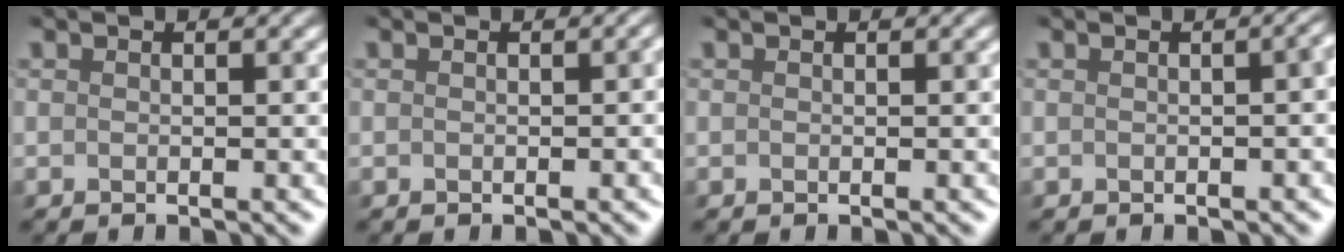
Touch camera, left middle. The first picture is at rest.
{"total": 1.2, "force": [-0.4, 0.5, 0.9], "torque": [-0.004, 0.008, -0.009]}
{"total": 0.0}
{"total": 4.0, "force": [-0.8, 2.2, 3.2], "torque": [-0.005, 0.016, -0.028]}